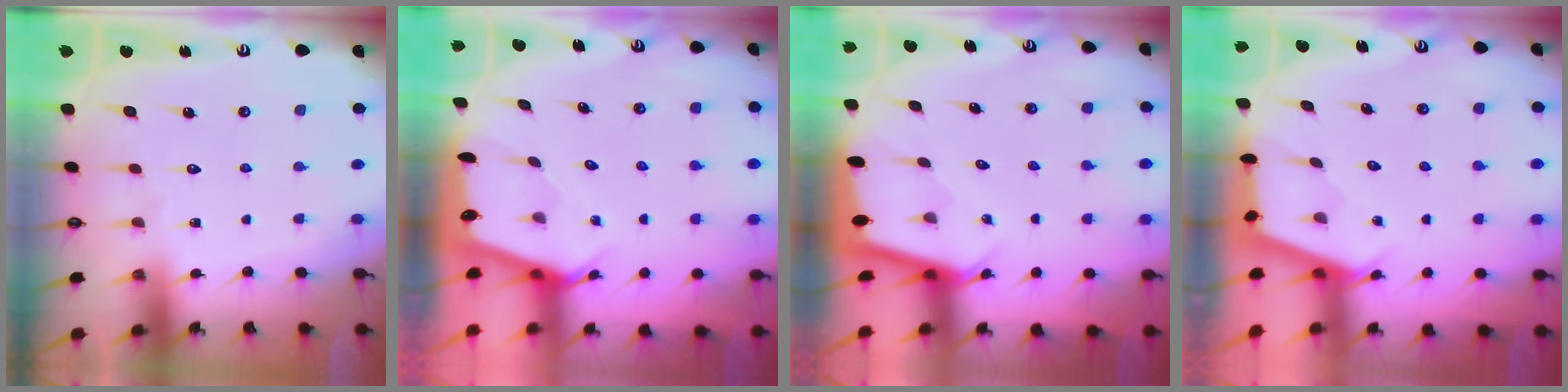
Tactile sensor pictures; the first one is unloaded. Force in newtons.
{"total": 2.5, "press": 2.5, "slide": 0.2}
{"total": 2.3, "press": 2.3, "slide": 0.2}
{"total": 2.6, "press": 2.6, "slide": 0.3}